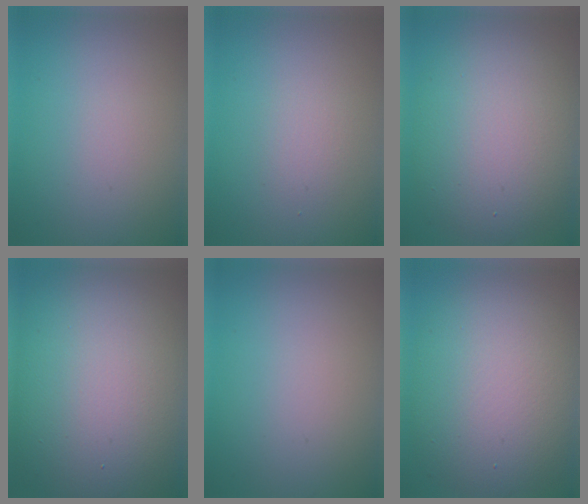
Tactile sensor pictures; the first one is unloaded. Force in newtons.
{"total": 1.3, "press": 1.3, "slide": 0.1}
{"total": 9.7, "press": 9.7, "slide": 0.7}
{"total": 17.1, "press": 17.1, "slide": 1.1}
{"total": 0.0}
{"total": 10.5, "press": 10.5, "slide": 0.9}